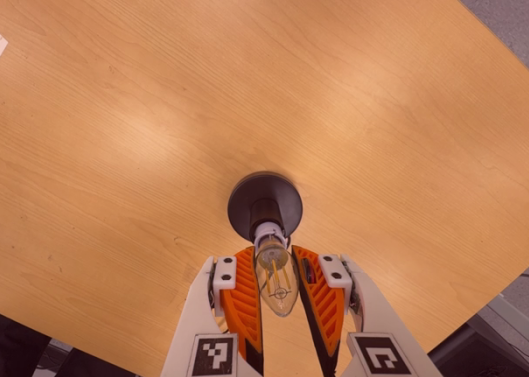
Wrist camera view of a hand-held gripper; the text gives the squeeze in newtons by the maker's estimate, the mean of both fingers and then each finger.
{"total": 11.7, "left": 11.0, "right": 12.4}